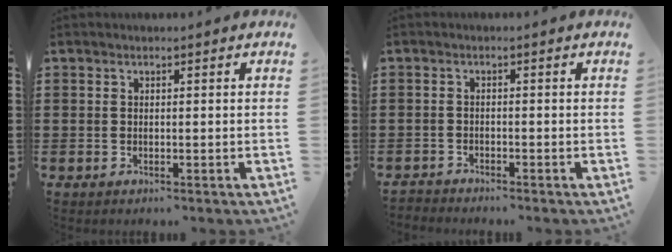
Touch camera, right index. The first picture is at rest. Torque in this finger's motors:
{"motor_torque": [-2.14, 0.00, -1.05, -0.21]}